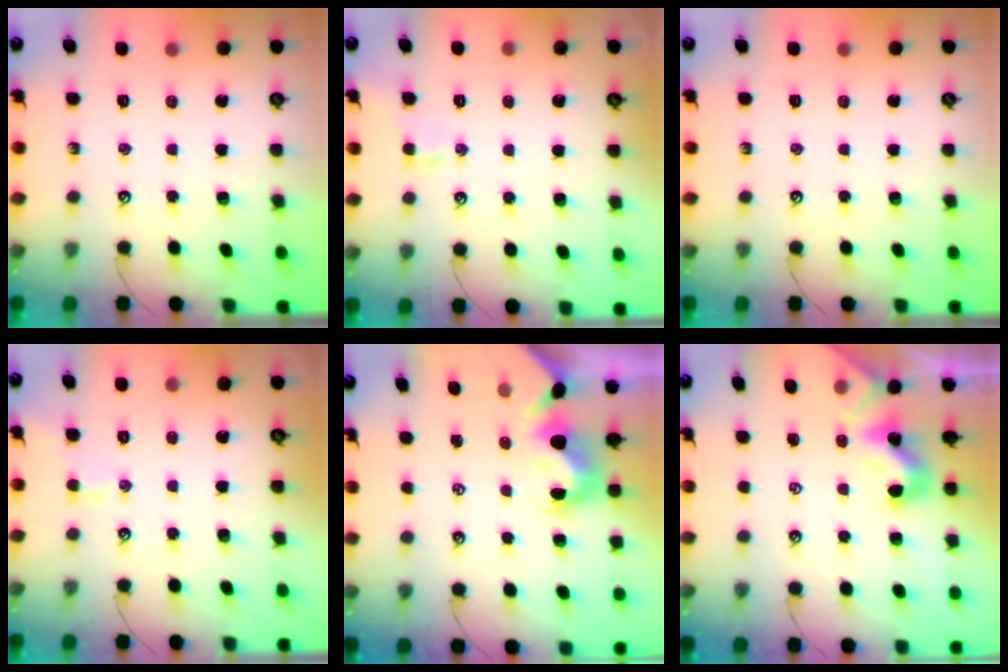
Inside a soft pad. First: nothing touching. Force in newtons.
{"total": 1.9, "press": 1.8, "slide": 0.5}
{"total": 0.0}
{"total": 1.2, "press": 0.9, "slide": 0.7}
{"total": 2.1, "press": 1.9, "slide": 1.0}
{"total": 1.7, "press": 1.6, "slide": 0.4}